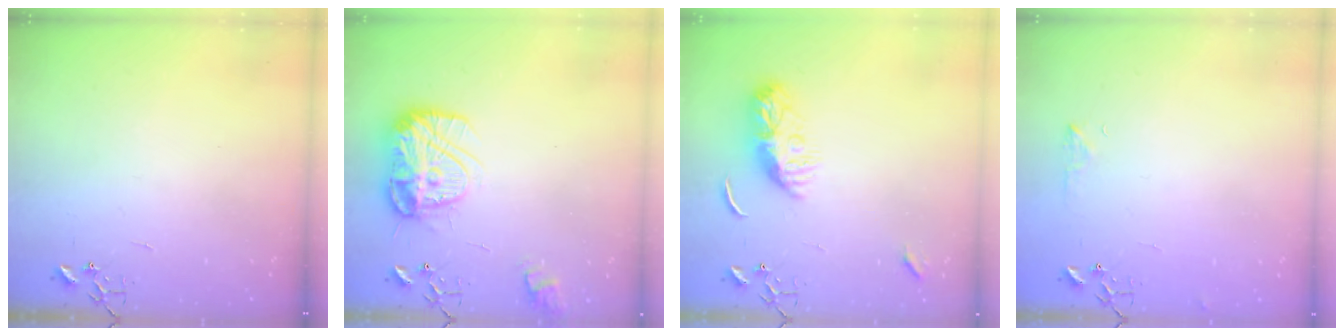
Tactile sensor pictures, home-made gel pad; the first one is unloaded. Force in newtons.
{"total": 15.7, "press": 15.7, "slide": 1.3}
{"total": 9.6, "press": 9.6, "slide": 0.7}
{"total": 6.1, "press": 6.0, "slide": 0.9}